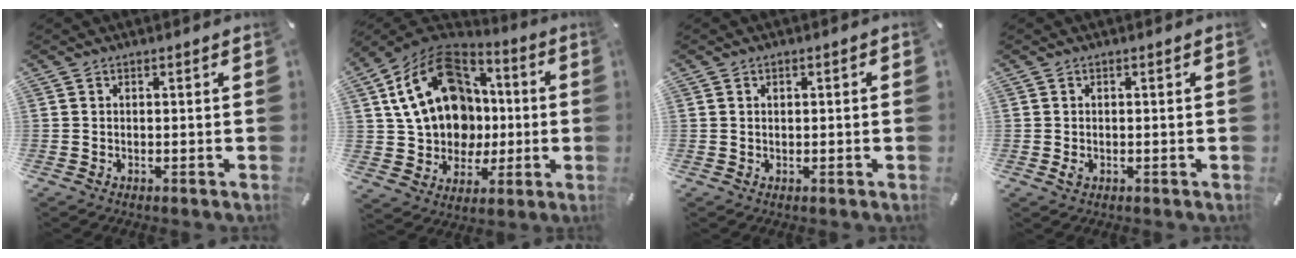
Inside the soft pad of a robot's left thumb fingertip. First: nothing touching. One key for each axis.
{"total": 22.4, "fx": 3.8, "fy": 17.8, "fz": 13.1, "tx": -0.242, "ty": -0.004, "tz": 0.081}
{"total": 1.5, "fx": 0.1, "fy": 1.1, "fz": 0.9, "tx": -0.019, "ty": 0.006, "tz": -0.001}
{"total": 1.4, "fx": -0.3, "fy": 1.0, "fz": 1.0, "tx": -0.018, "ty": 0.002, "tz": -0.005}